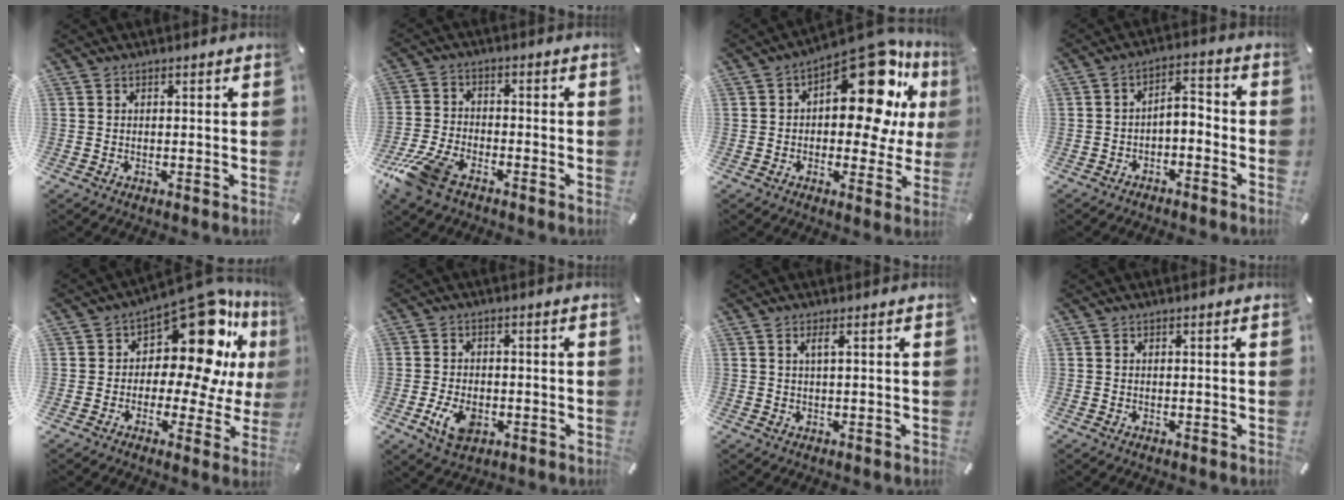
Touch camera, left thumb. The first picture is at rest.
{"total": 10.1, "force": [-6.8, 4.7, 5.8], "torque": [-0.134, 0.021, -0.131]}
{"total": 21.5, "force": [9.3, 10.8, 16.1], "torque": [-0.194, -0.080, 0.149]}
{"total": 4.4, "force": [-3.0, 2.2, 2.2], "torque": [-0.039, 0.018, -0.060]}
{"total": 18.4, "force": [8.3, 9.7, 13.3], "torque": [-0.188, -0.075, 0.134]}
{"total": 6.6, "force": [-2.1, 4.5, 4.3], "torque": [-0.094, 0.002, -0.042]}
{"total": 2.1, "force": [0.7, 0.1, 2.0], "torque": [-0.040, 0.002, 0.010]}
{"total": 0.0}